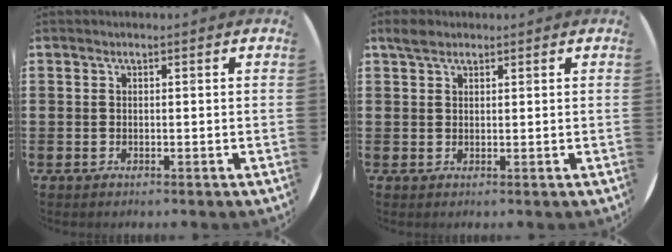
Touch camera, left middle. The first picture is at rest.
{"total": 1.8, "force": [1.5, 0.8, 0.8], "torque": [-0.009, 0.002, 0.026]}